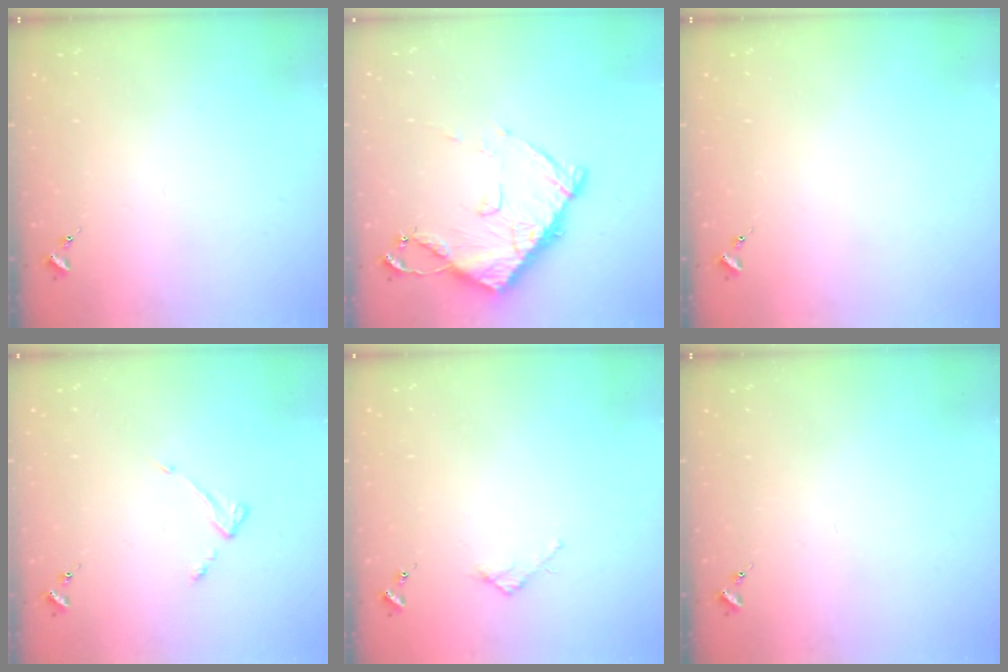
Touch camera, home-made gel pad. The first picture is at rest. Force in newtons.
{"total": 10.7, "press": 10.7, "slide": 1.3}
{"total": 0.0}
{"total": 3.7, "press": 3.7, "slide": 0.5}
{"total": 2.7, "press": 2.7, "slide": 0.3}
{"total": 0.0}